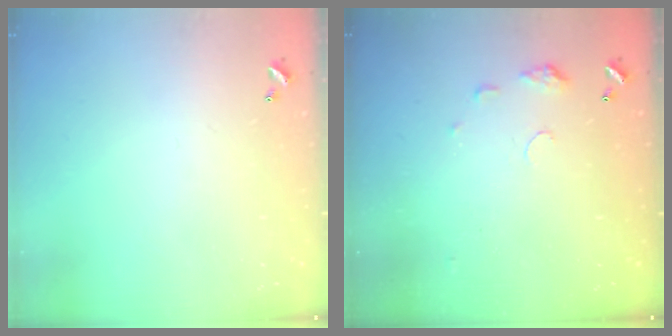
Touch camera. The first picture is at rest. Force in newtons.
{"total": 5.6, "press": 5.6, "slide": 0.7}